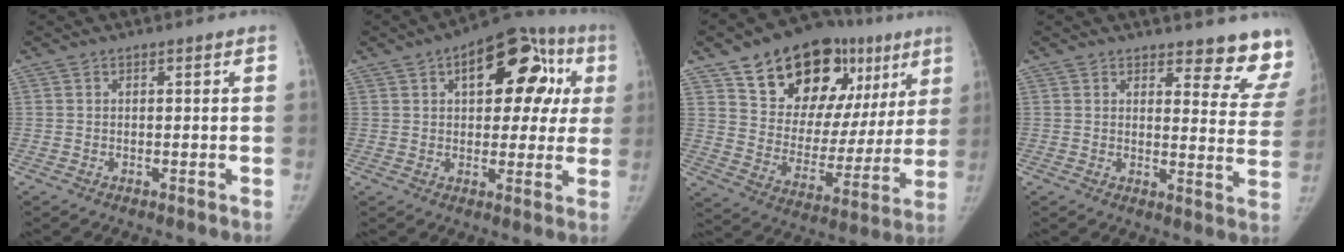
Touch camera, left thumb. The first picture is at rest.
{"total": 18.4, "force": [5.9, 10.3, 14.1], "torque": [-0.123, 0.027, 0.068]}
{"total": 26.6, "force": [14.5, 15.5, 16.1], "torque": [-0.182, -0.015, 0.231]}
{"total": 11.1, "force": [10.3, 3.1, 2.9], "torque": [0.014, -0.090, 0.093]}